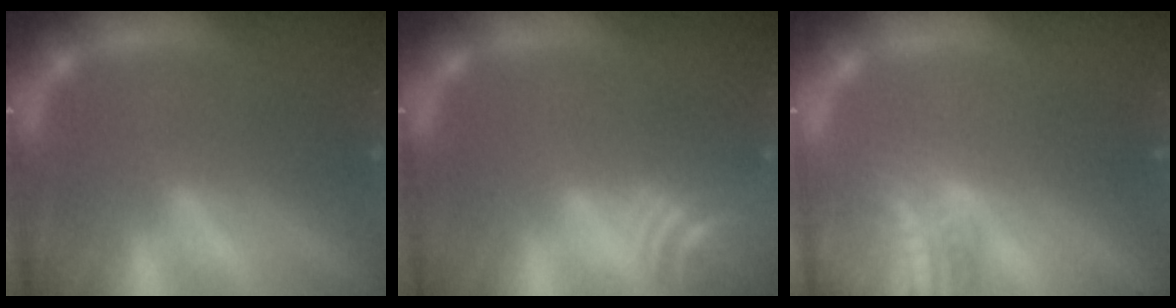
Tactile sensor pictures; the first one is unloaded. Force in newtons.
{"total": 6.0}
{"total": 6.6}